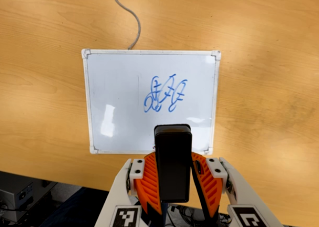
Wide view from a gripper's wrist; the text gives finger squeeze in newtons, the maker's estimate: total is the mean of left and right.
{"total": 6.3, "left": 5.9, "right": 6.6}